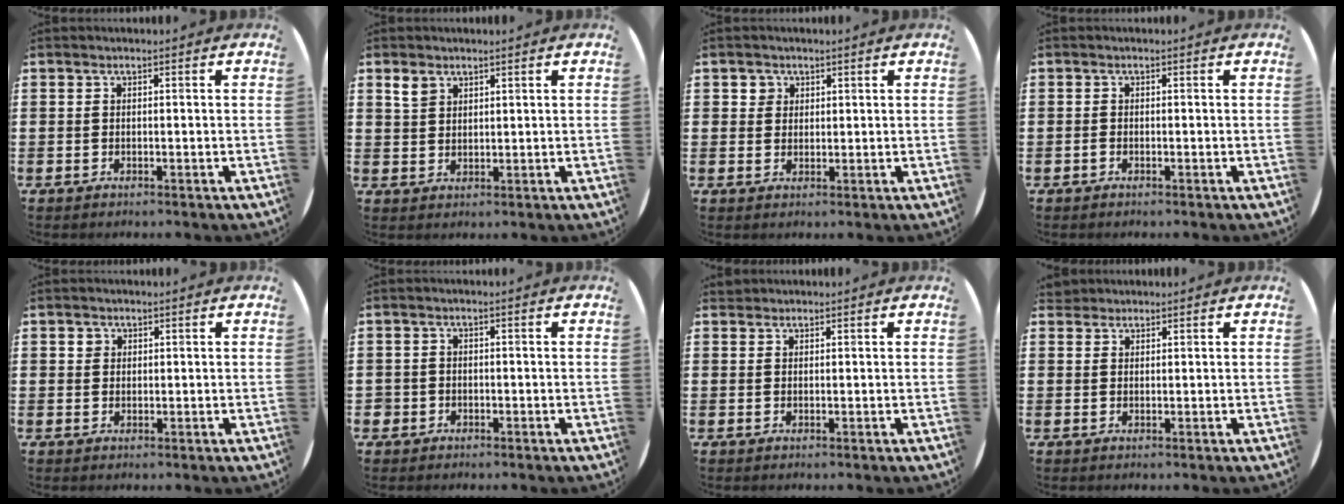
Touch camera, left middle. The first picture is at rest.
{"total": 2.3, "force": [1.8, 1.3, 0.7], "torque": [-0.009, 0.000, 0.033]}
{"total": 1.9, "force": [1.2, 1.4, 0.1], "torque": [0.010, -0.003, 0.021]}
{"total": 0.0}
{"total": 1.2, "force": [0.8, 0.9, 0.0], "torque": [0.006, -0.001, 0.015]}
{"total": 1.0, "force": [-0.4, 0.9, 0.0], "torque": [-0.001, 0.007, -0.011]}
{"total": 0.7, "force": [0.7, 0.3, -0.1], "torque": [0.001, 0.002, 0.014]}
{"total": 1.5, "force": [1.4, 0.5, -0.1], "torque": [-0.002, 0.004, 0.028]}